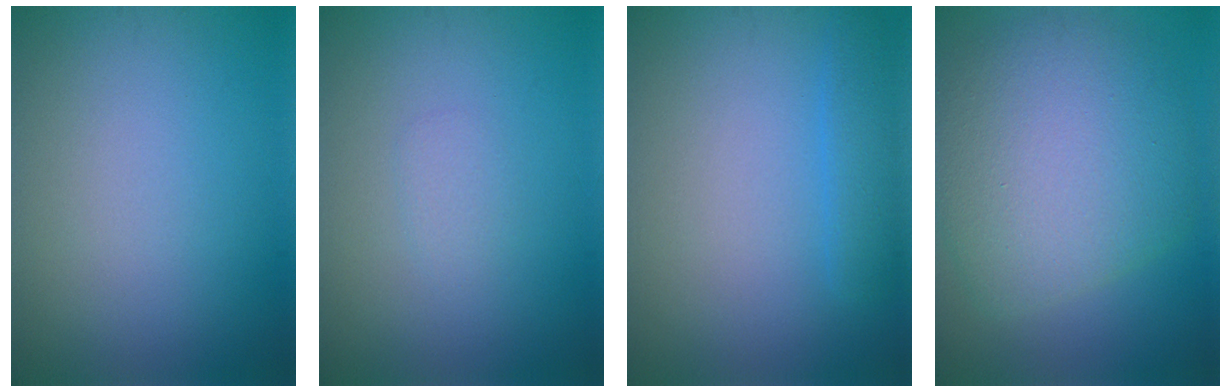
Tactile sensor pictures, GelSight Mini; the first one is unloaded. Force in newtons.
{"total": 0.8, "press": 0.8, "slide": 0.1}
{"total": 2.1, "press": 2.1, "slide": 0.1}
{"total": 8.9, "press": 8.9, "slide": 0.8}